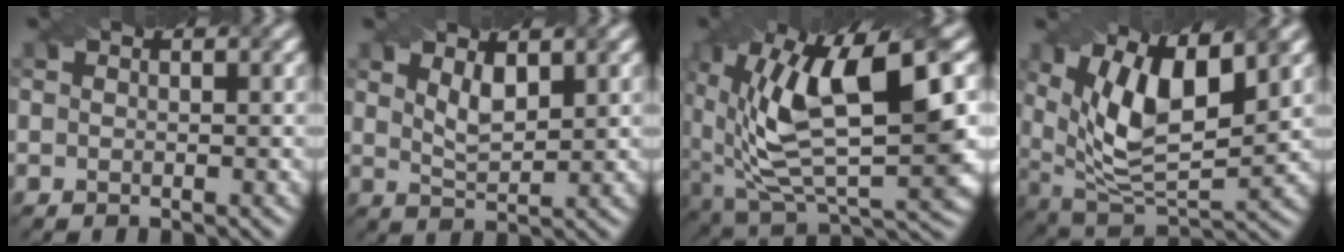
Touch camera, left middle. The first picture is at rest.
{"total": 2.4, "force": [1.3, 0.9, 1.9], "torque": [-0.040, -0.007, 0.029]}
{"total": 13.0, "force": [2.6, 5.8, 11.3], "torque": [-0.209, -0.005, 0.049]}
{"total": 9.6, "force": [3.4, 4.0, 8.0], "torque": [-0.150, -0.006, 0.060]}